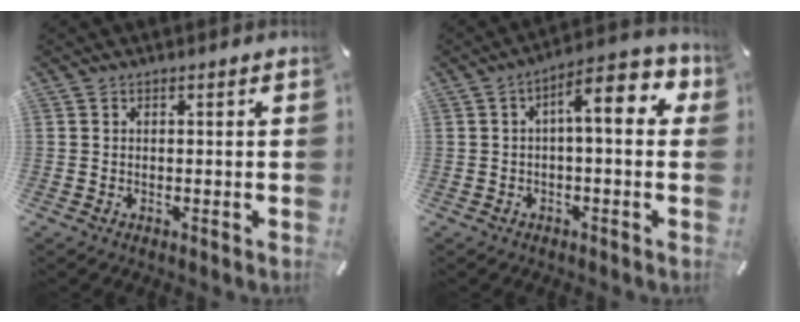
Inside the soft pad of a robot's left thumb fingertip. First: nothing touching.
{"total": 10.3, "force": [2.4, 3.8, 9.3], "torque": [-0.133, -0.017, 0.035]}